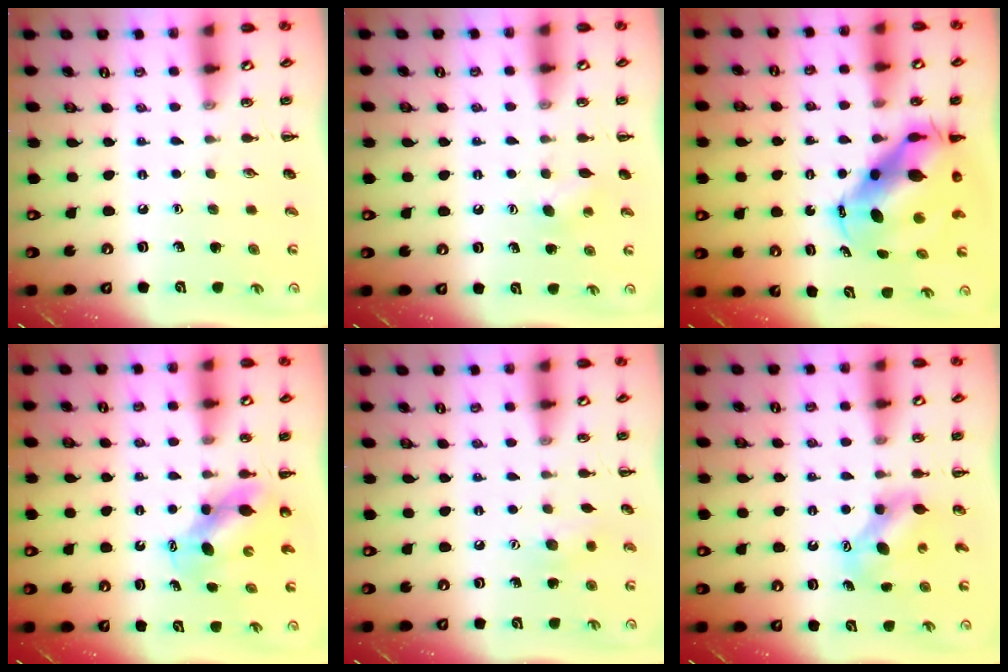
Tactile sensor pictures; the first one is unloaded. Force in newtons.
{"total": 4.6, "press": 4.5, "slide": 1.2}
{"total": 11.0, "press": 10.7, "slide": 2.5}
{"total": 7.0, "press": 6.9, "slide": 1.2}
{"total": 7.1, "press": 7.0, "slide": 1.3}
{"total": 7.1, "press": 7.1, "slide": 0.4}